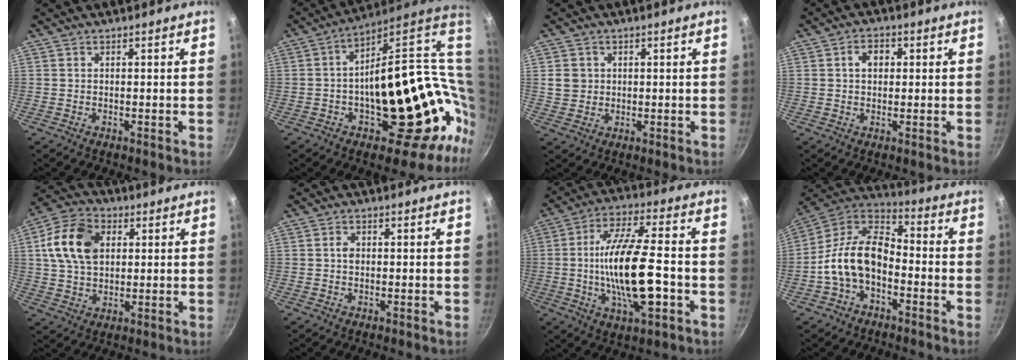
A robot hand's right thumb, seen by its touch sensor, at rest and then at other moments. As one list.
[{"total": 27.0, "force": [4.1, 14.8, 22.2], "torque": [-0.263, -0.002, 0.088]}, {"total": 4.1, "force": [0.7, 3.8, 1.4], "torque": [-0.011, 0.003, 0.016]}, {"total": 4.0, "force": [0.8, 3.0, 2.5], "torque": [-0.021, 0.009, 0.009]}, {"total": 13.4, "force": [3.2, 9.4, 9.1], "torque": [-0.149, 0.007, 0.046]}, {"total": 1.5, "force": [0.1, 1.2, 0.9], "torque": [-0.014, 0.004, 0.000]}, {"total": 18.8, "force": [-3.1, 6.4, 17.4], "torque": [-0.309, 0.018, -0.060]}, {"total": 14.0, "force": [-3.9, 8.9, 10.1], "torque": [-0.167, 0.058, -0.093]}]